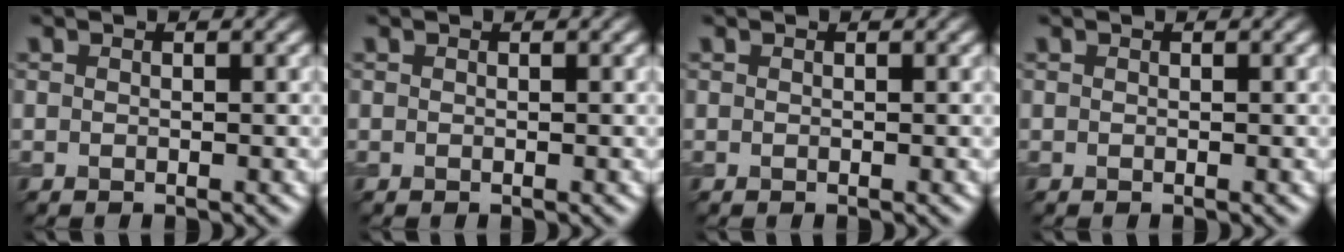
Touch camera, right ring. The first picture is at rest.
{"total": 0.0}
{"total": 0.0}
{"total": 0.0}